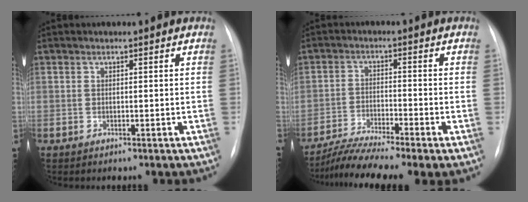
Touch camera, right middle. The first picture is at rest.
{"total": 9.2, "force": [-7.0, 0.3, 6.0], "torque": [-0.111, -0.018, -0.120]}